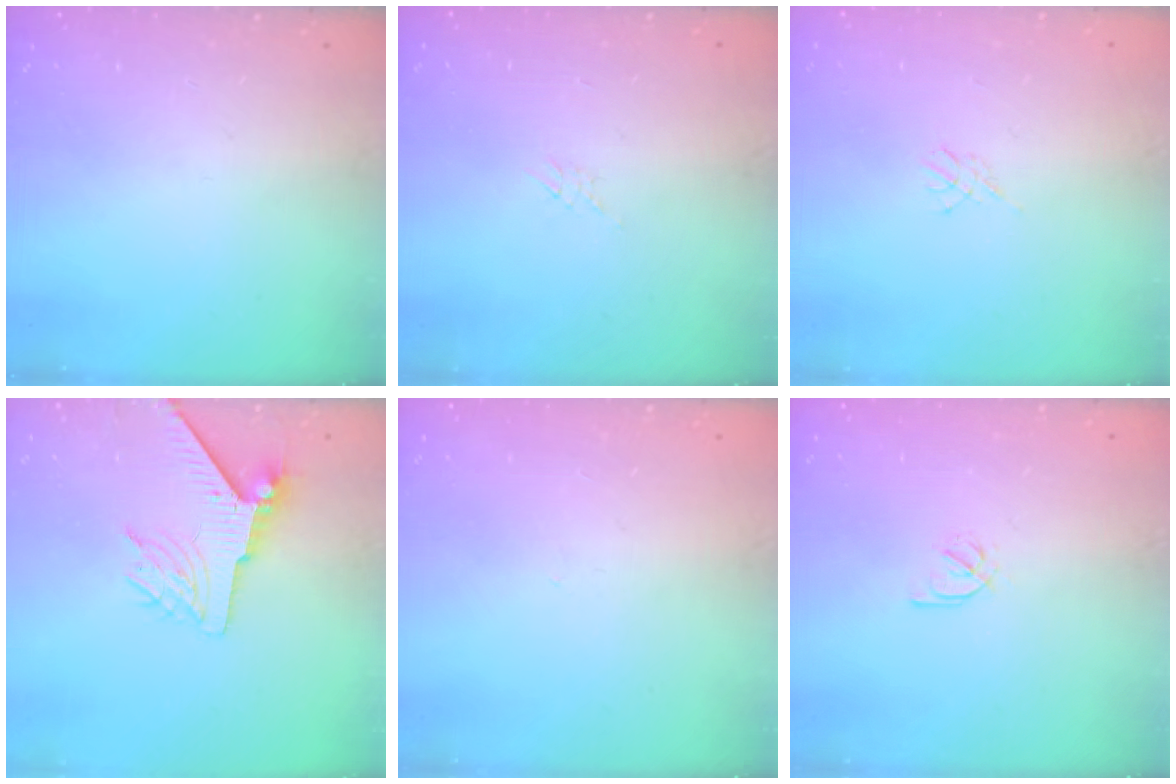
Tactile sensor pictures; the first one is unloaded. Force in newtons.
{"total": 2.6, "press": 2.6, "slide": 0.2}
{"total": 3.0, "press": 2.9, "slide": 0.6}
{"total": 7.2, "press": 7.2, "slide": 1.0}
{"total": 0.0}
{"total": 2.1, "press": 2.0, "slide": 0.7}